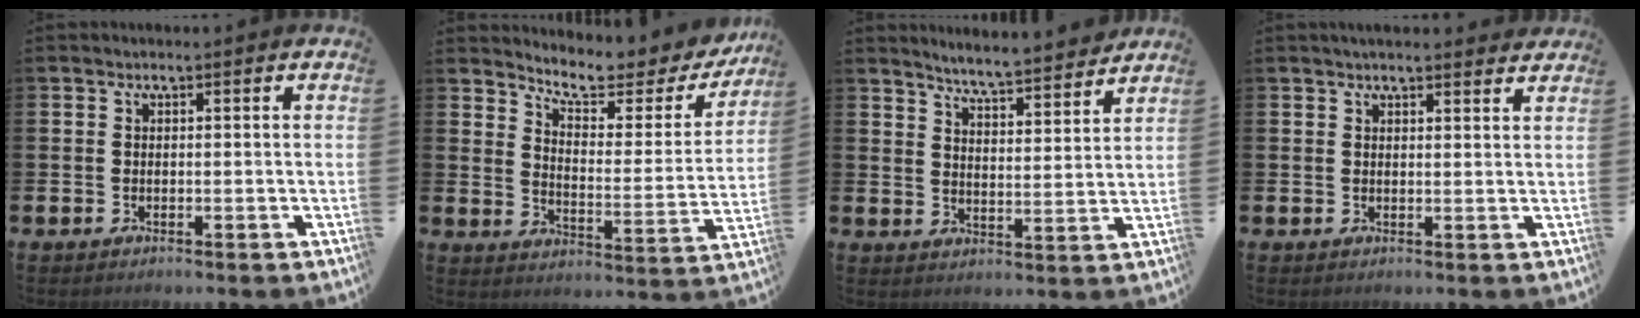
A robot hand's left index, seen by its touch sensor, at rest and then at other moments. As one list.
[{"total": 7.6, "force": [7.1, 1.6, 2.5], "torque": [-0.071, -0.050, 0.119]}, {"total": 5.8, "force": [5.7, -0.1, 0.9], "torque": [-0.036, -0.046, 0.098]}, {"total": 2.5, "force": [2.5, 0.3, 0.4], "torque": [-0.005, -0.013, 0.043]}]